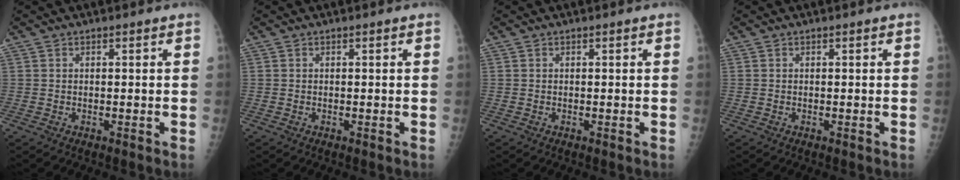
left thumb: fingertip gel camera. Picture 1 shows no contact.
{"total": 0.0}
{"total": 0.0}
{"total": 0.0}